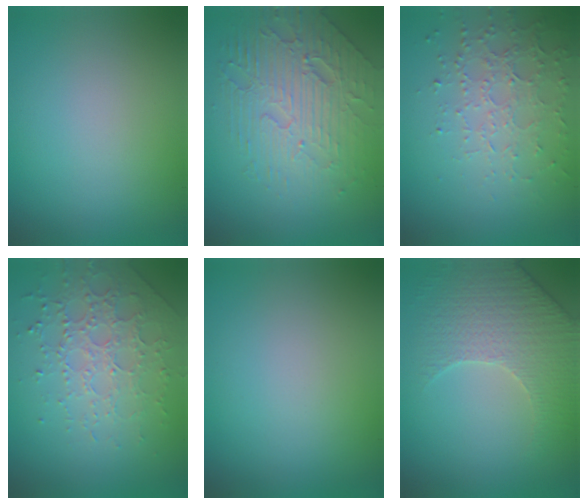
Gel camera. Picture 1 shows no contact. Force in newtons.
{"total": 6.8, "press": 4.9, "slide": 4.7}
{"total": 3.6, "press": 3.3, "slide": 1.4}
{"total": 3.0, "press": 2.8, "slide": 1.1}
{"total": 0.0}
{"total": 3.9, "press": 3.7, "slide": 0.9}